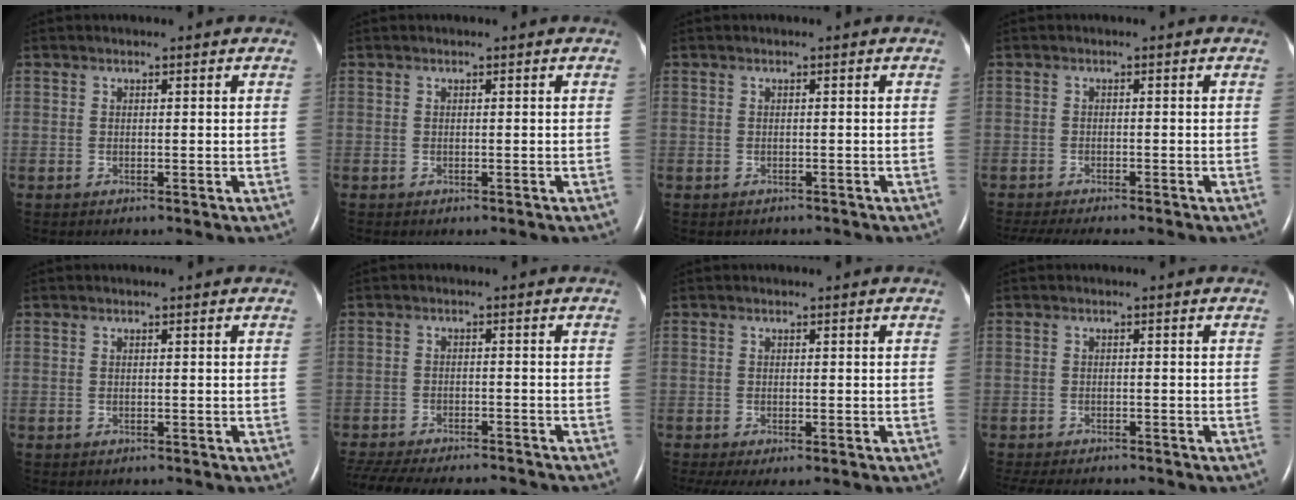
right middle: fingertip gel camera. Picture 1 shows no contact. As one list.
[{"total": 0.0}, {"total": 1.4, "force": [-1.3, 0.7, 0.2], "torque": [-0.011, -0.001, -0.013]}, {"total": 9.4, "force": [-8.1, 1.5, 4.4], "torque": [-0.065, -0.014, -0.115]}, {"total": 0.0}, {"total": 18.7, "force": [-16.6, 4.4, 7.5], "torque": [-0.201, -0.031, -0.231]}, {"total": 6.0, "force": [-4.4, 1.8, 3.6], "torque": [-0.053, -0.015, -0.067]}, {"total": 9.7, "force": [-8.5, 2.6, 3.9], "torque": [-0.071, -0.012, -0.114]}]